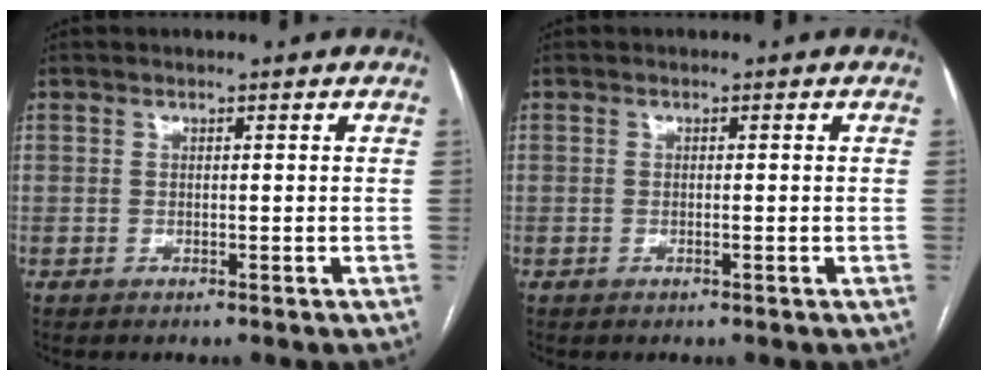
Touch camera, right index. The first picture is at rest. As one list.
[{"total": 0.0}]